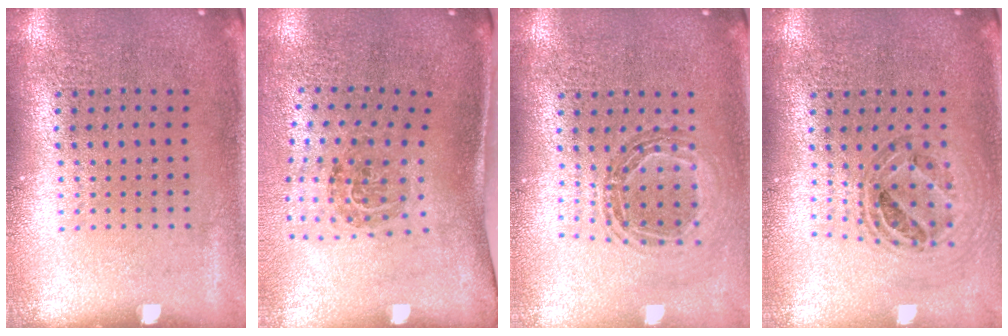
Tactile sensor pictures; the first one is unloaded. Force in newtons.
{"total": 1.7, "press": 1.1, "slide": 1.3}
{"total": 0.9, "press": 0.9, "slide": 0.1}
{"total": 0.8, "press": 0.8, "slide": 0.1}